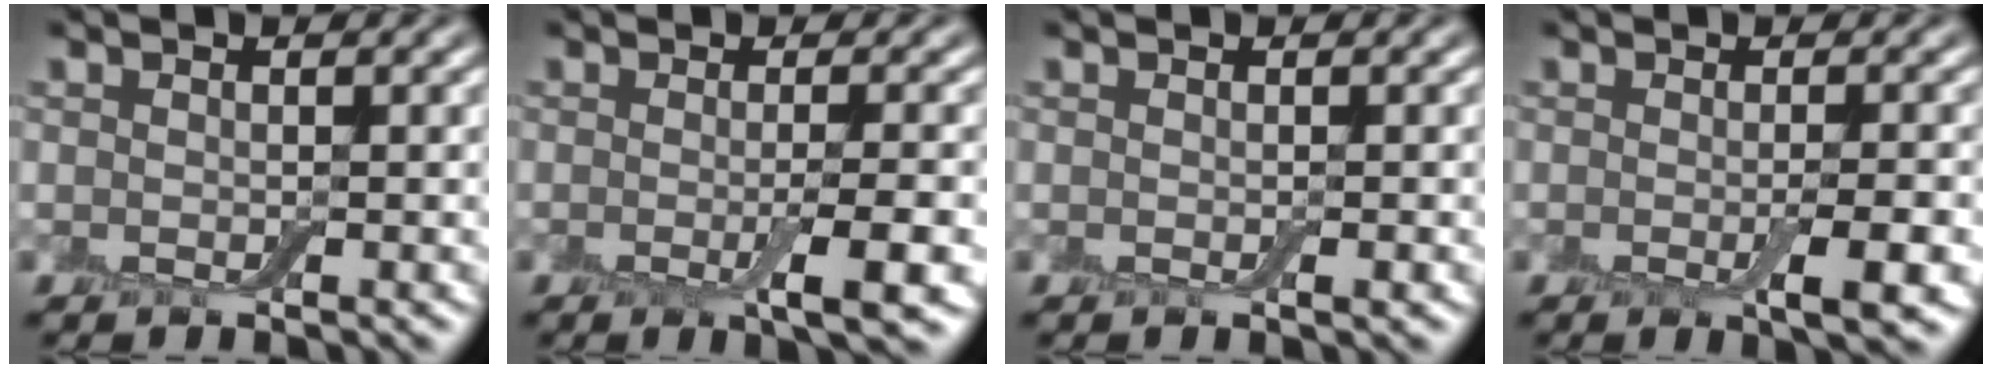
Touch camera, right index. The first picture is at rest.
{"total": 4.1, "force": [-1.0, 0.8, 3.9], "torque": [-0.060, -0.008, -0.016]}
{"total": 0.5, "force": [-0.1, 0.0, 0.5], "torque": [-0.008, -0.001, -0.002]}
{"total": 3.3, "force": [-0.9, 0.6, 3.1], "torque": [-0.049, -0.007, -0.013]}